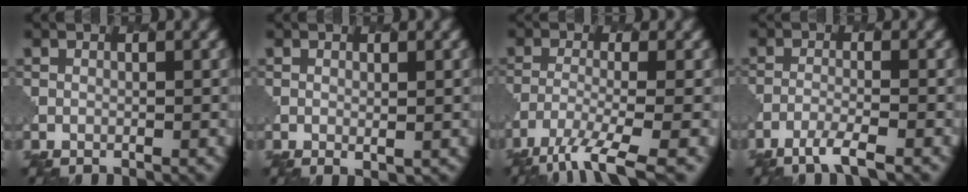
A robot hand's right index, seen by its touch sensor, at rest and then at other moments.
{"total": 0.9, "force": [0.2, 0.5, 0.8], "torque": [-0.009, -0.008, 0.007]}
{"total": 6.1, "force": [-4.1, 1.3, 4.3], "torque": [-0.073, -0.013, -0.079]}
{"total": 2.7, "force": [-2.1, 0.3, 1.6], "torque": [-0.030, -0.003, -0.050]}